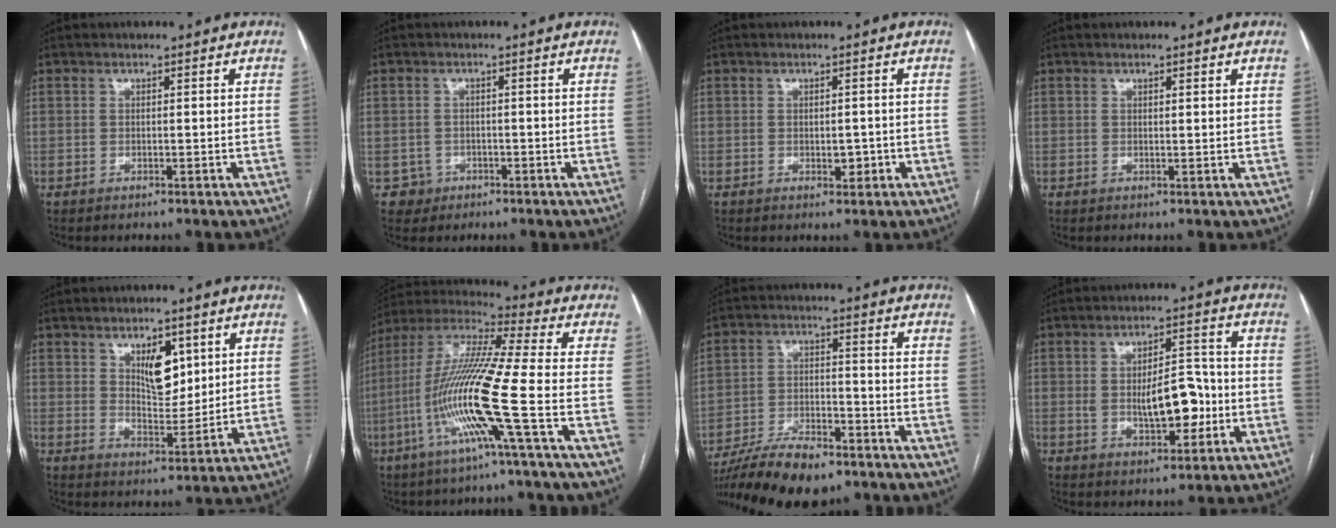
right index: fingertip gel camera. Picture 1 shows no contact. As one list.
[{"total": 2.7, "force": [-1.1, 2.5, -0.4], "torque": [0.019, 0.014, -0.017]}, {"total": 1.9, "force": [-0.4, 1.2, 1.5], "torque": [-0.019, 0.001, -0.001]}, {"total": 1.0, "force": [0.8, 0.1, 0.6], "torque": [-0.010, 0.003, 0.011]}, {"total": 7.2, "force": [3.2, 3.5, 5.4], "torque": [-0.086, -0.003, 0.059]}, {"total": 16.1, "force": [-5.0, -1.2, 15.2], "torque": [-0.308, -0.008, -0.108]}, {"total": 13.4, "force": [-10.6, 3.9, 7.2], "torque": [-0.126, -0.007, -0.180]}, {"total": 8.8, "force": [-1.1, 3.8, 7.9], "torque": [-0.123, 0.013, -0.009]}]